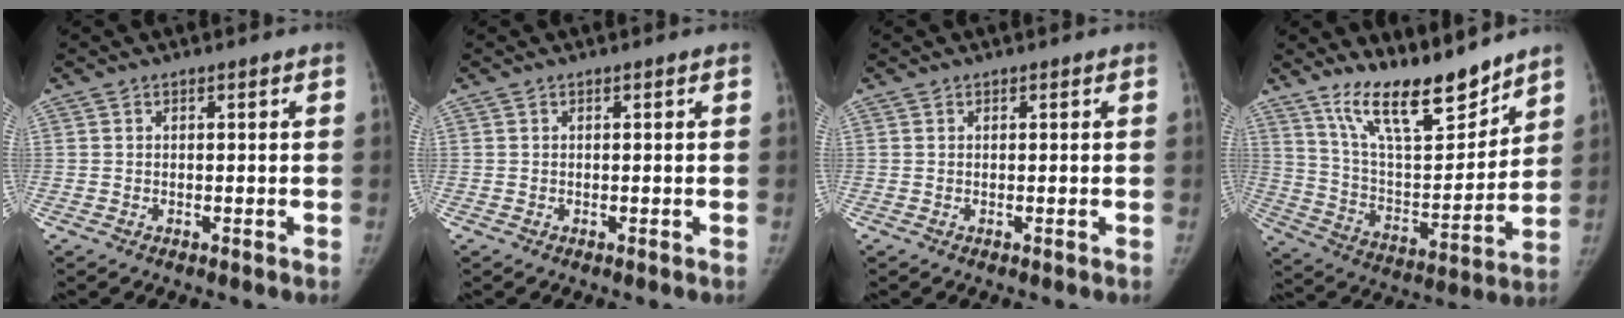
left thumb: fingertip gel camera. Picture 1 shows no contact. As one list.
[{"total": 0.0}, {"total": 0.0}, {"total": 17.0, "force": [13.7, 4.9, 8.9], "torque": [-0.103, -0.090, 0.247]}]